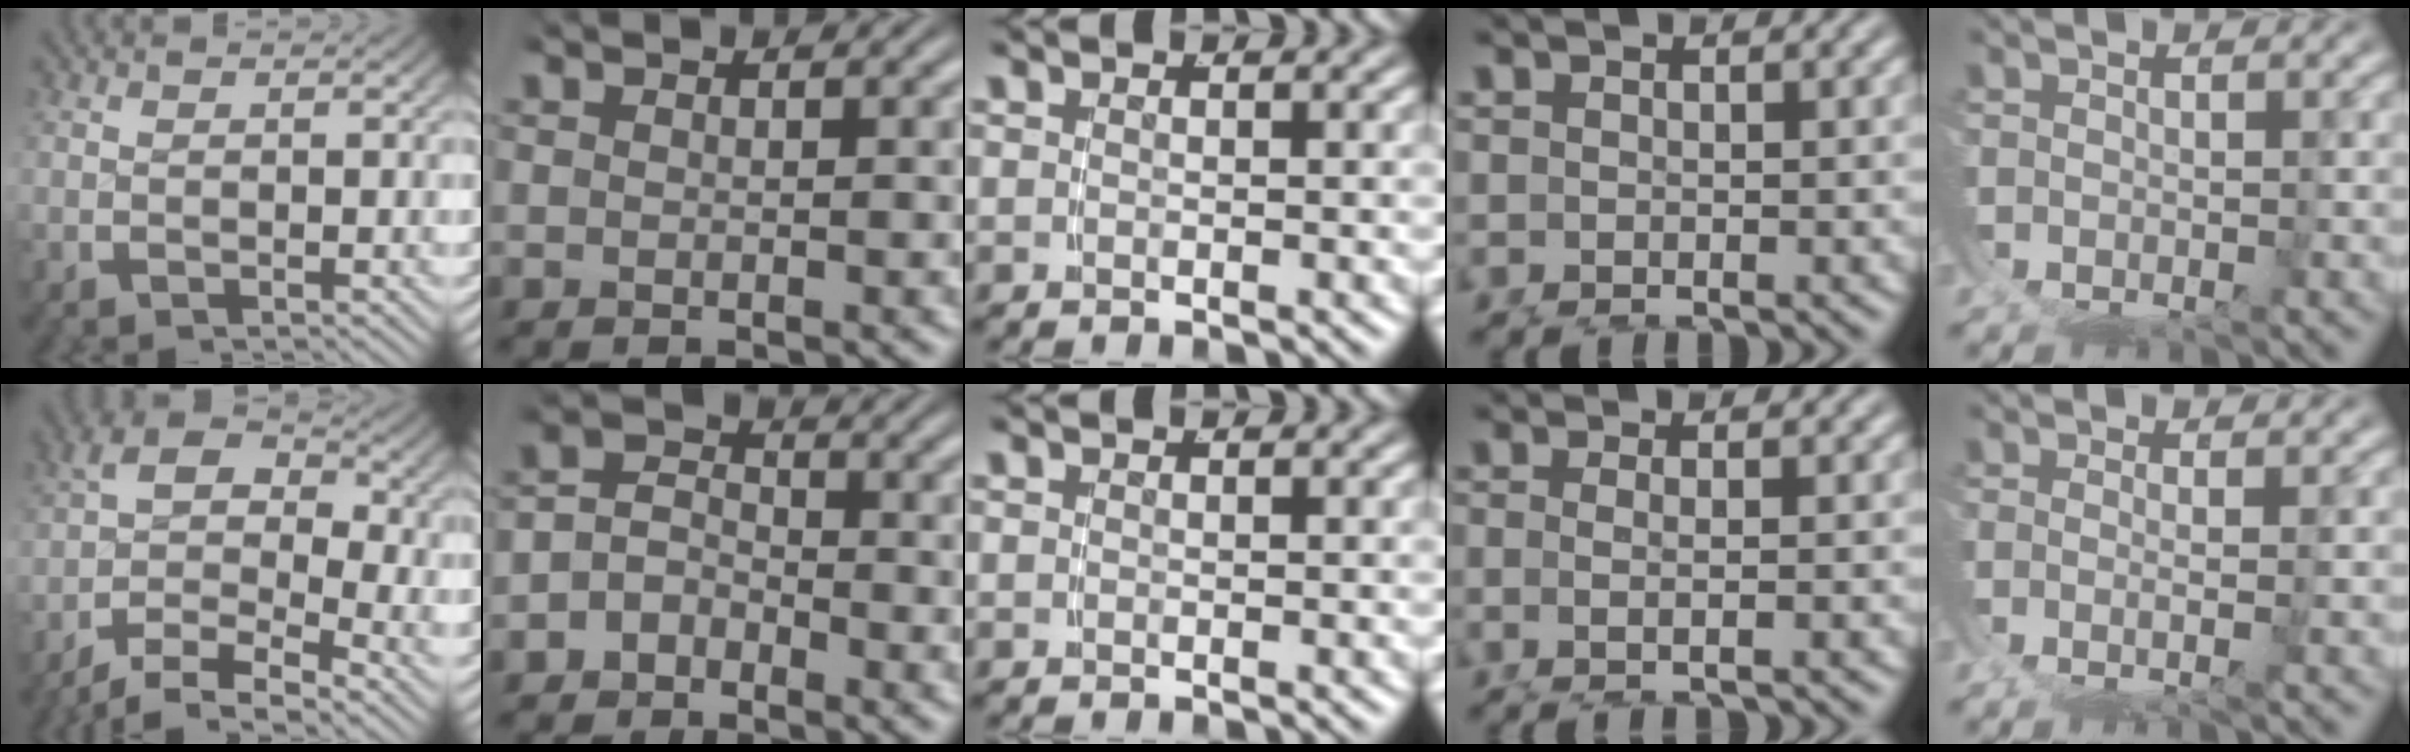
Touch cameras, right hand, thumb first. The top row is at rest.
{"thumb": {"total": 9.5, "force": [-1.8, 6.6, 6.6], "torque": [-0.104, -0.017, -0.045]}, "index": {"total": 3.9, "force": [-1.8, 3.3, 1.2], "torque": [-0.022, -0.003, -0.040]}, "ring": {"total": 1.5, "force": [-0.4, -0.2, 1.5], "torque": [-0.050, -0.012, 0.004]}, "little": {"total": 2.3, "force": [0.5, -1.7, 1.5], "torque": [-0.021, -0.002, 0.011]}}